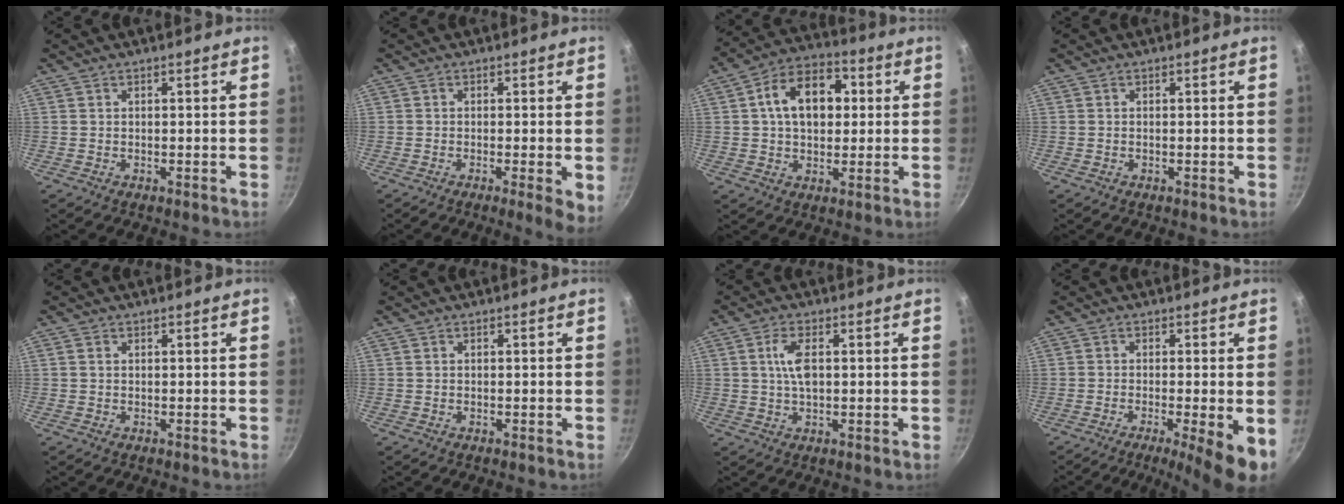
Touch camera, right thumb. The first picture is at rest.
{"total": 4.6, "force": [-1.0, 0.9, 4.4], "torque": [-0.055, -0.006, -0.014]}
{"total": 13.4, "force": [2.2, 9.1, 9.6], "torque": [-0.117, 0.021, 0.022]}
{"total": 0.0}
{"total": 0.7, "force": [0.2, 0.5, 0.4], "torque": [-0.009, 0.002, 0.003]}
{"total": 0.0}
{"total": 5.4, "force": [0.9, 2.3, 4.7], "torque": [-0.091, 0.005, 0.015]}
{"total": 8.9, "force": [-3.1, 1.5, 8.2], "torque": [-0.120, -0.002, -0.045]}